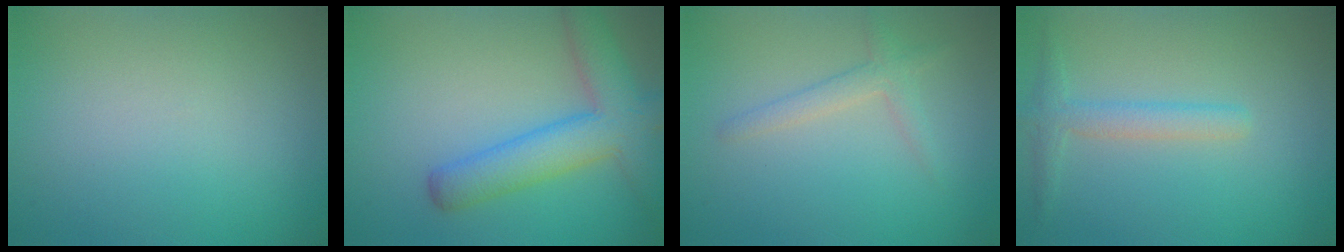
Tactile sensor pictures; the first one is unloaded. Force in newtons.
{"total": 6.1, "press": 6.1, "slide": 0.4}
{"total": 1.9, "press": 1.9, "slide": 0.1}
{"total": 2.2, "press": 2.2, "slide": 0.1}